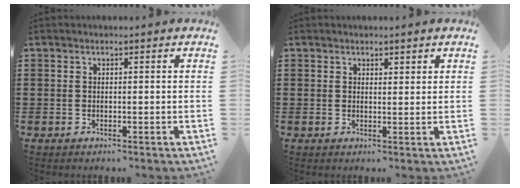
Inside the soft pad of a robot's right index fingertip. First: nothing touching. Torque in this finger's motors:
{"motor_torque": [0.02, 0.06, -0.04, 0.01]}